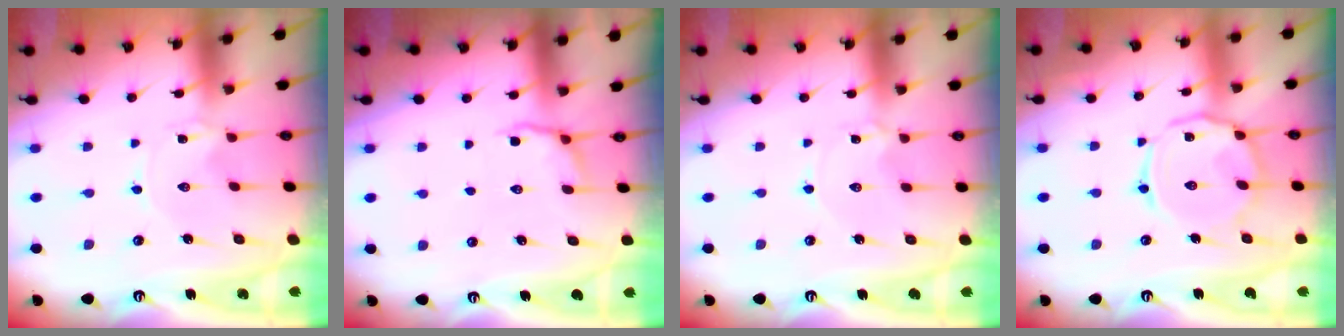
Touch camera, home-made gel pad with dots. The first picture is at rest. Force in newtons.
{"total": 4.1, "press": 3.5, "slide": 2.1}
{"total": 1.9, "press": 1.9, "slide": 0.2}
{"total": 10.7, "press": 10.7, "slide": 0.8}